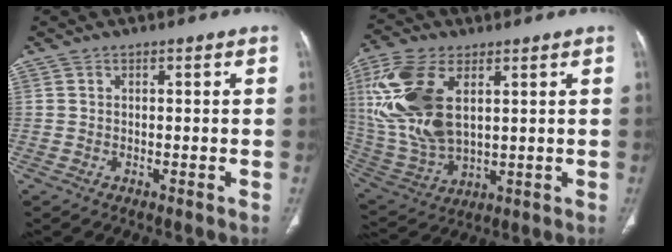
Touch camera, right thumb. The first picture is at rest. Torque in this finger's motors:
{"motor_torque": [0.75, 4.26, 2.03, 0.74, 0.29]}